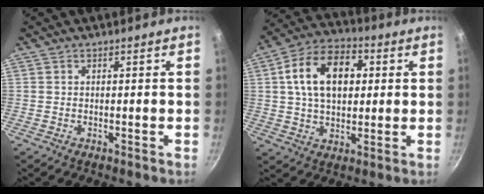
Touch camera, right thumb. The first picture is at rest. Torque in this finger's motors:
{"motor_torque": [-0.83, 1.60, 1.25, 0.21, 0.13]}